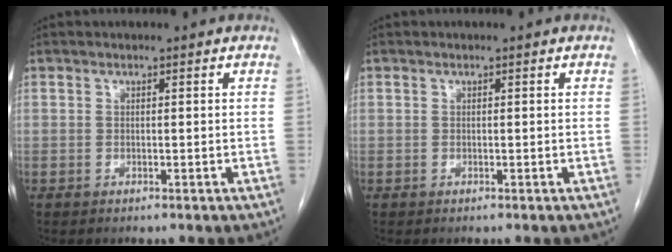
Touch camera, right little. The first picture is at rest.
{"total": 0.0}